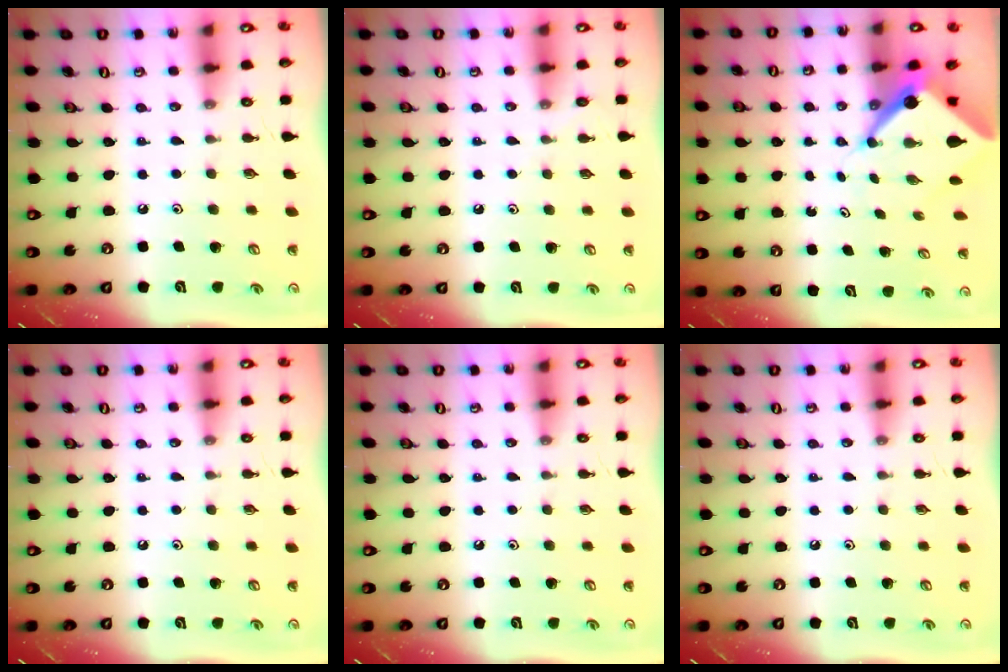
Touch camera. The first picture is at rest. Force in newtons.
{"total": 2.8, "press": 2.8, "slide": 0.3}
{"total": 6.5, "press": 6.5, "slide": 0.5}
{"total": 0.0}
{"total": 0.0}
{"total": 0.0}